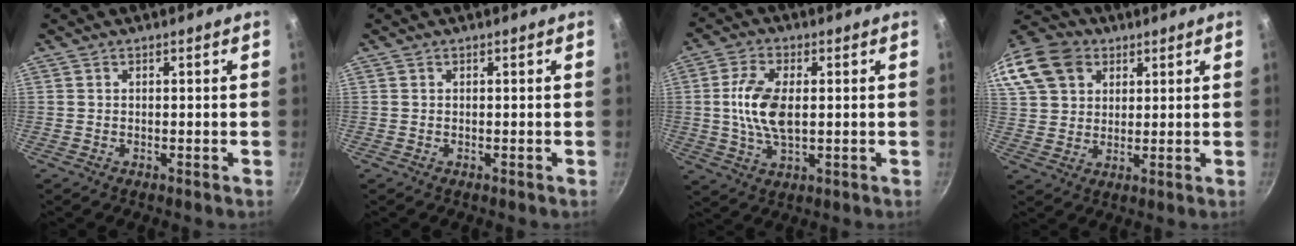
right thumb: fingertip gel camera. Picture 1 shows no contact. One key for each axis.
{"total": 0.0}
{"total": 9.9, "fx": 0.6, "fy": 5.1, "fz": 8.4, "tx": -0.165, "ty": 0.003, "tz": 0.010}
{"total": 20.8, "fx": 9.2, "fy": 15.6, "fz": 10.2, "tx": -0.241, "ty": 0.042, "tz": 0.169}